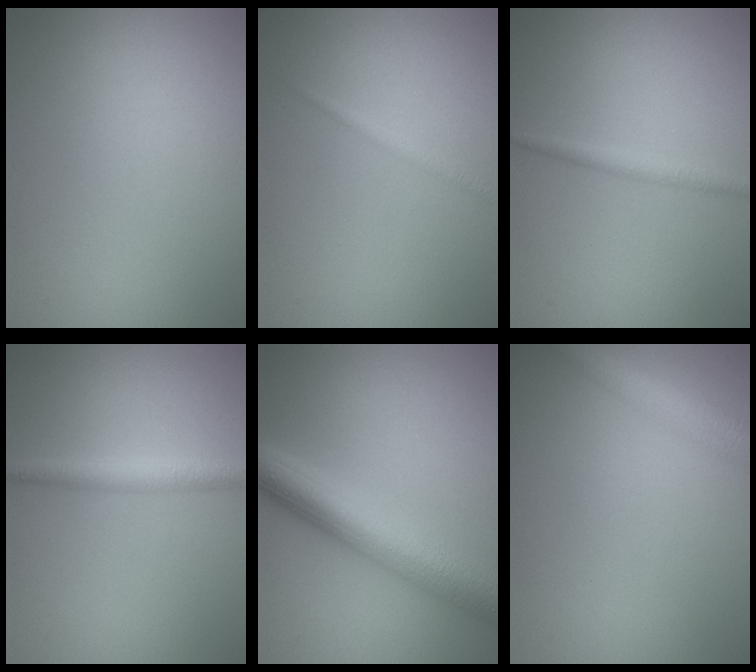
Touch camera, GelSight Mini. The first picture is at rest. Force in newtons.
{"total": 0.8, "press": 0.8, "slide": 0.1}
{"total": 1.4, "press": 1.4, "slide": 0.1}
{"total": 2.1, "press": 2.1, "slide": 0.0}
{"total": 7.5, "press": 7.5, "slide": 0.2}
{"total": 3.5, "press": 3.5, "slide": 0.1}